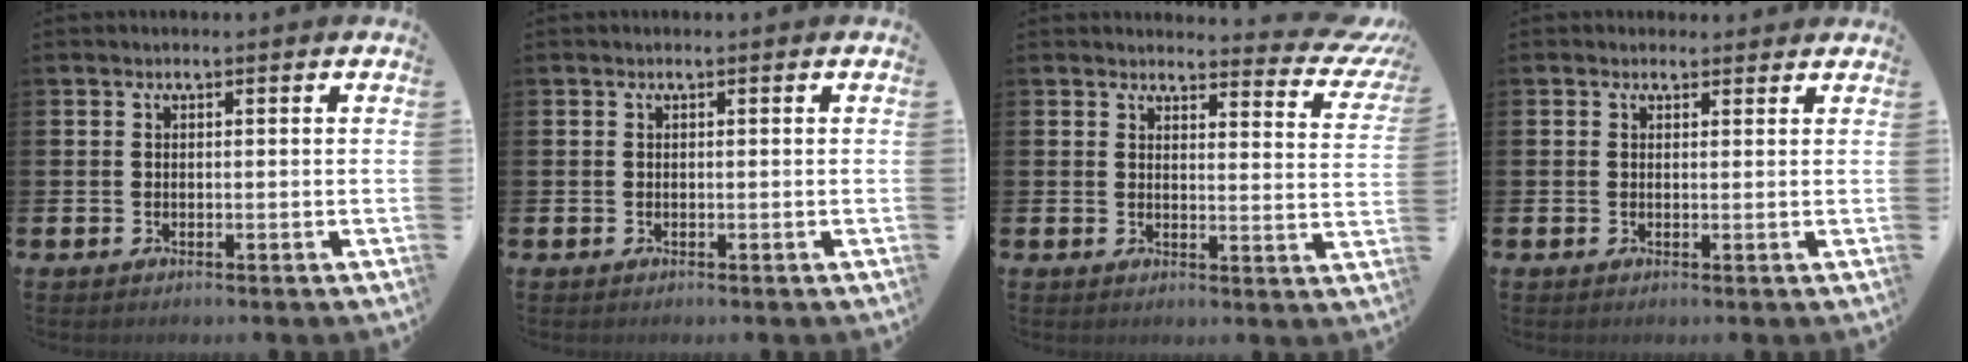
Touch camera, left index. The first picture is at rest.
{"total": 0.0}
{"total": 3.7, "force": [3.6, 0.8, 0.7], "torque": [0.004, -0.039, 0.053]}
{"total": 1.1, "force": [0.8, 0.6, 0.1], "torque": [0.008, 0.005, 0.013]}